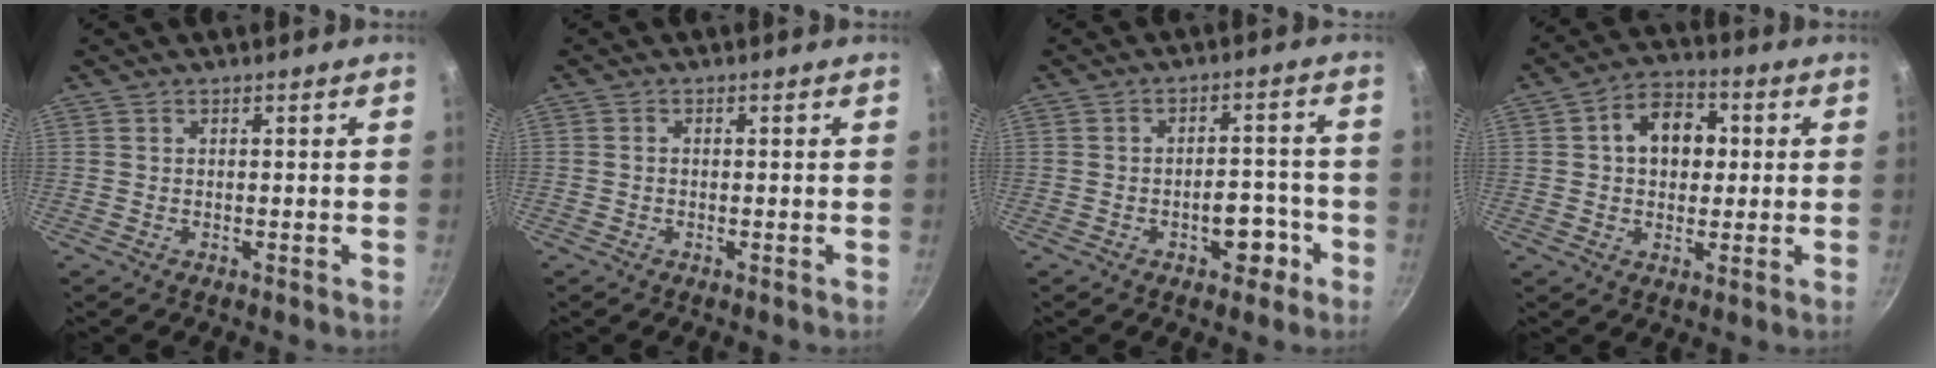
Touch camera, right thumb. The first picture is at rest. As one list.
[{"total": 0.5, "force": [-0.2, 0.4, 0.3], "torque": [-0.003, 0.003, -0.006]}, {"total": 6.4, "force": [-2.8, 3.8, 4.3], "torque": [-0.024, 0.030, -0.034]}, {"total": 9.9, "force": [1.5, 7.3, 6.5], "torque": [-0.060, 0.014, 0.011]}]